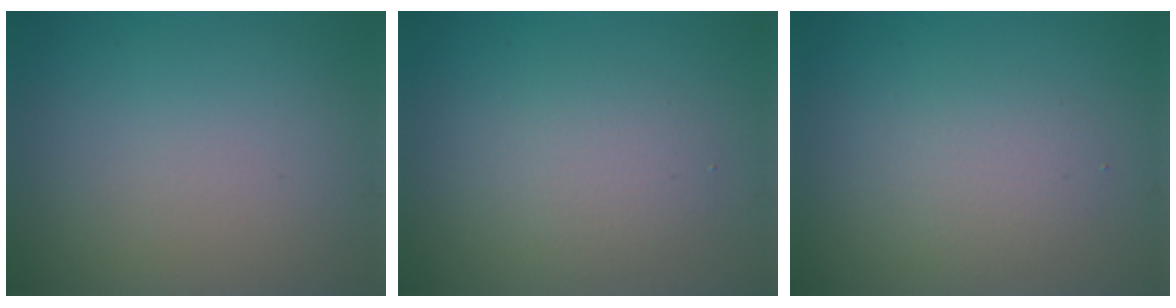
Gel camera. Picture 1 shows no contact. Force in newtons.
{"total": 2.6, "press": 2.6, "slide": 0.0}
{"total": 2.3, "press": 2.3, "slide": 0.2}